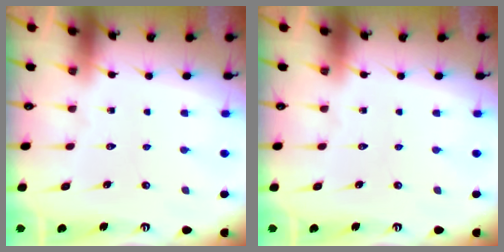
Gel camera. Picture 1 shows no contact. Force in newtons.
{"total": 0.0}